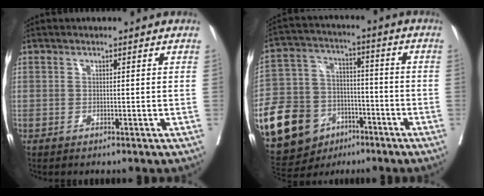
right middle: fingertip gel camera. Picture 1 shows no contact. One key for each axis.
{"total": 24.4, "fx": -12.3, "fy": 17.2, "fz": 12.3, "tx": -0.325, "ty": 0.028, "tz": -0.206}